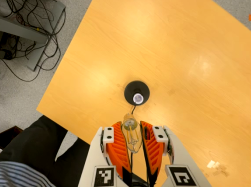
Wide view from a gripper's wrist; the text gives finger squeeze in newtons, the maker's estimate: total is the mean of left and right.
{"total": 22.4, "left": 27.1, "right": 17.7}